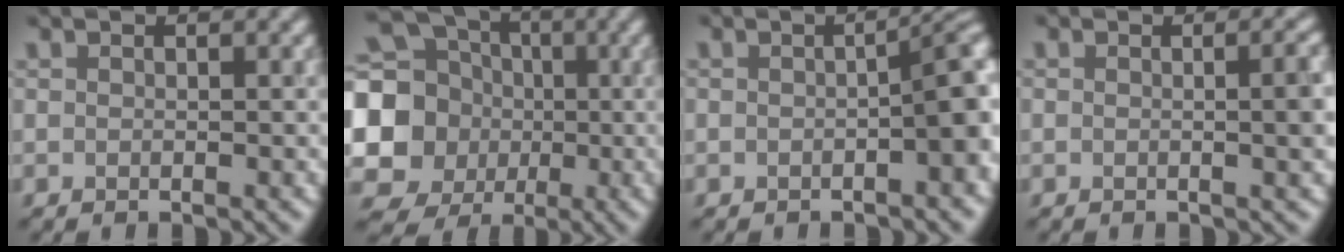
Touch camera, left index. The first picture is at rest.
{"total": 16.8, "force": [-0.4, 15.6, 6.1], "torque": [-0.182, 0.003, -0.037]}
{"total": 4.2, "force": [-0.9, 1.0, 4.0], "torque": [-0.047, 0.012, -0.010]}
{"total": 3.1, "force": [0.0, 1.1, 2.9], "torque": [-0.021, 0.008, -0.004]}